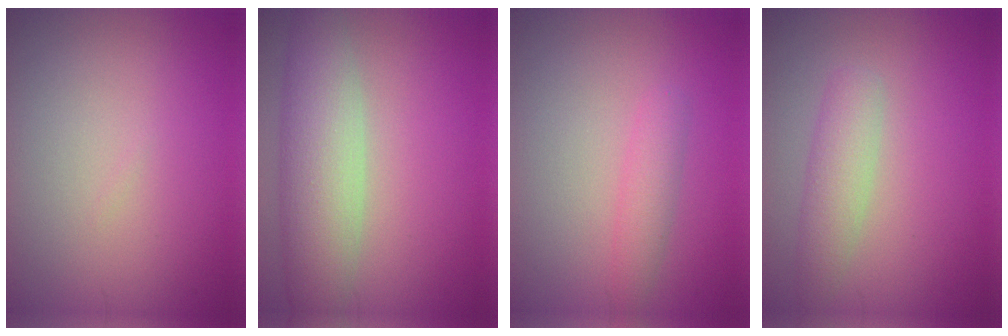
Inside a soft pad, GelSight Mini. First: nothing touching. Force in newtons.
{"total": 6.5, "press": 6.5, "slide": 0.2}
{"total": 1.9, "press": 1.9, "slide": 0.1}
{"total": 3.0, "press": 3.0, "slide": 0.1}